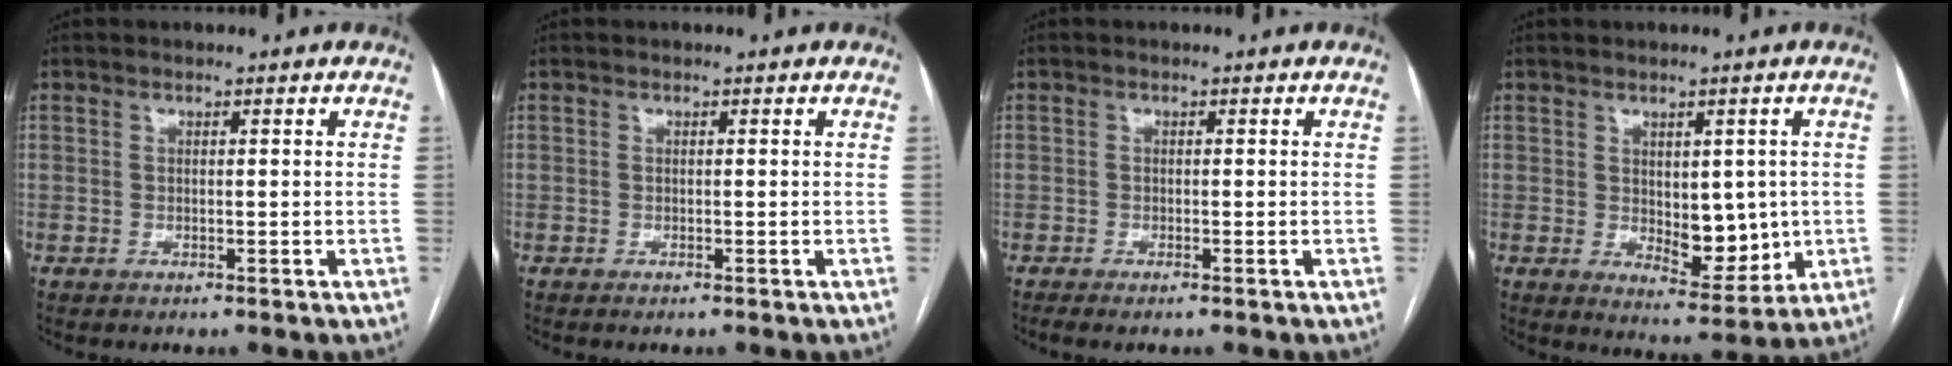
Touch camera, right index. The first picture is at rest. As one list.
[{"total": 0.0}, {"total": 1.5, "force": [-1.2, -0.1, 0.9], "torque": [-0.013, -0.002, -0.018]}, {"total": 7.6, "force": [-0.2, 3.7, 6.6], "torque": [-0.086, -0.005, 0.014]}]